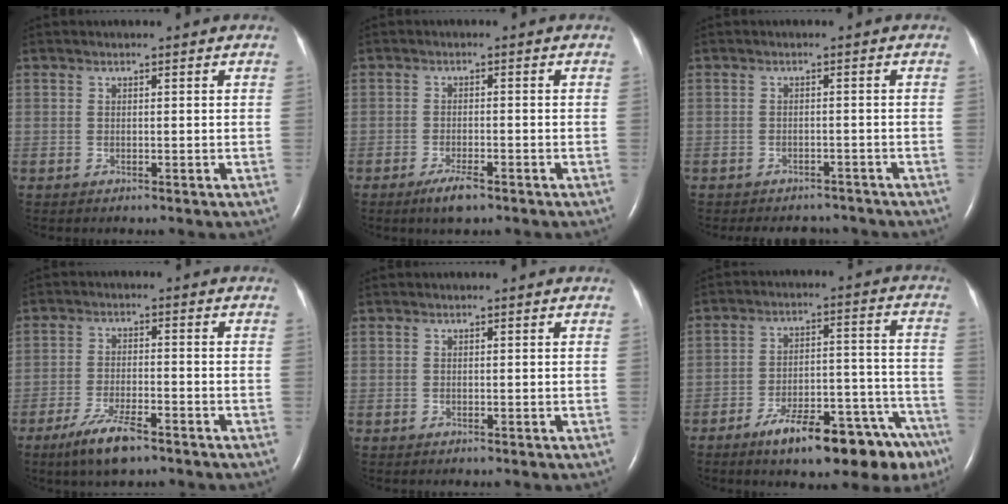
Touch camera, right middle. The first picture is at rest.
{"total": 3.5, "force": [-2.4, 0.7, 2.5], "torque": [-0.054, -0.005, -0.041]}
{"total": 6.9, "force": [-6.2, 2.6, 1.3], "torque": [-0.020, 0.003, -0.072]}
{"total": 6.9, "force": [-4.7, 1.3, 4.8], "torque": [-0.104, -0.012, -0.083]}
{"total": 0.0}
{"total": 18.0, "force": [-13.2, 5.0, 11.2], "torque": [-0.091, 0.052, -0.194]}